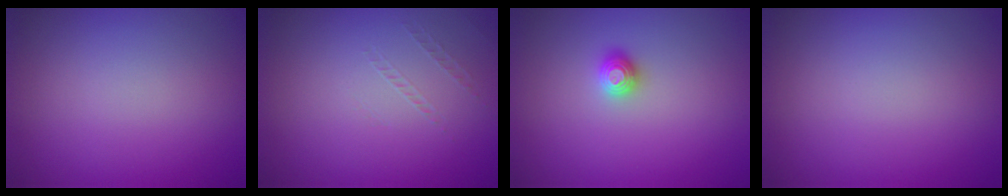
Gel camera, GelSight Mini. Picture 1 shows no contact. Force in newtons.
{"total": 0.5, "press": 0.2, "slide": 0.5}
{"total": 1.2, "press": 1.1, "slide": 0.3}
{"total": 0.0}